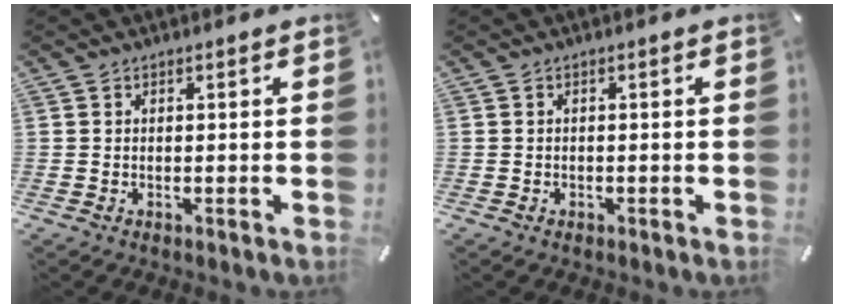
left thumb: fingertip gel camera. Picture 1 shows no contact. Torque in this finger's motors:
{"motor_torque": [-0.04, -0.05, 0.03, -0.07, 0.05]}